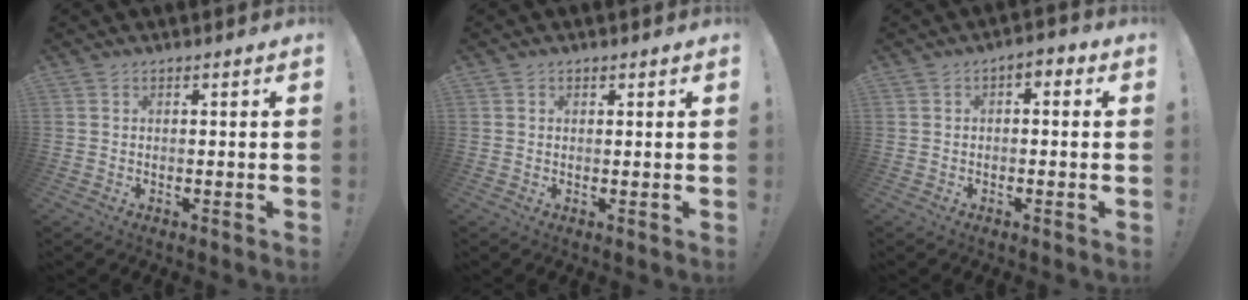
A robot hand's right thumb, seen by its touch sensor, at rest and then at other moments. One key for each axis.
{"total": 0.7, "fx": 0.5, "fy": 0.5, "fz": 0.0, "tx": 0.007, "ty": -0.003, "tz": 0.009}
{"total": 2.6, "fx": -0.9, "fy": 1.7, "fz": 1.7, "tx": -0.024, "ty": 0.010, "tz": -0.019}